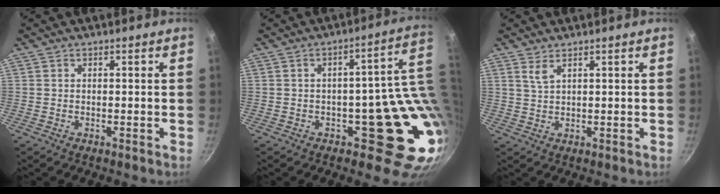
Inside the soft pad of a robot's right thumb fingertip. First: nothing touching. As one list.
[{"total": 12.9, "force": [1.0, 7.1, 10.7], "torque": [-0.073, 0.002, 0.025]}, {"total": 2.3, "force": [1.5, 0.7, 1.6], "torque": [-0.032, -0.009, 0.032]}]